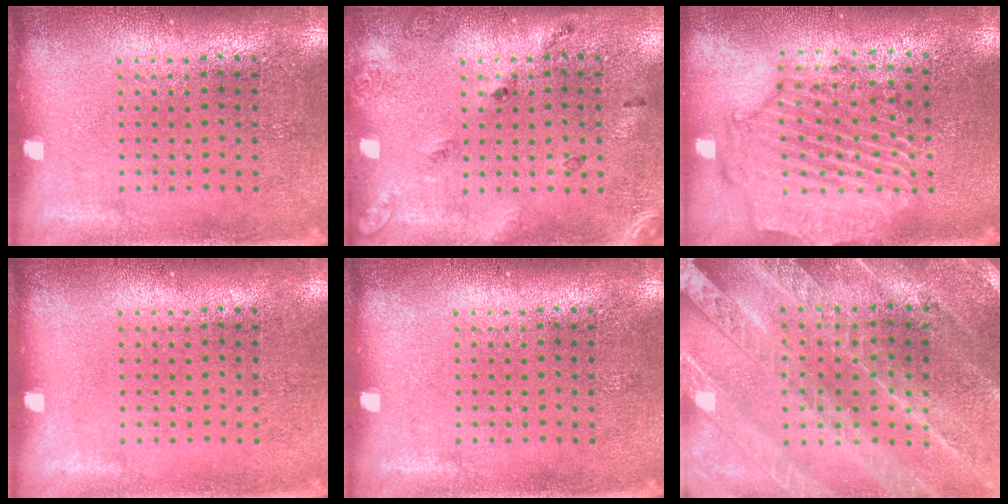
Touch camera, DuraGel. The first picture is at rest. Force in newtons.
{"total": 1.7, "press": 1.0, "slide": 1.4}
{"total": 2.2, "press": 2.1, "slide": 0.8}
{"total": 0.0}
{"total": 0.0}
{"total": 2.4, "press": 2.4, "slide": 0.2}